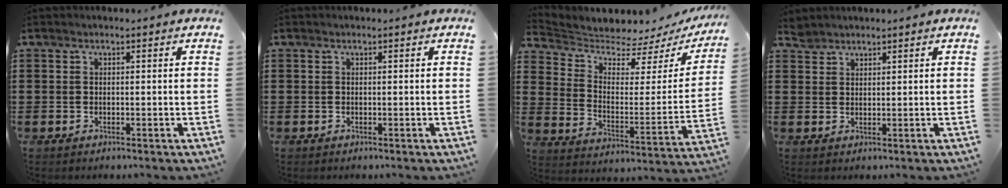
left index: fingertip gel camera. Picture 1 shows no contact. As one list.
[{"total": 0.0}, {"total": 4.1, "force": [3.7, 1.3, 0.9], "torque": [-0.047, -0.038, 0.059]}, {"total": 1.9, "force": [1.9, 0.6, 0.1], "torque": [-0.007, 0.001, 0.038]}]